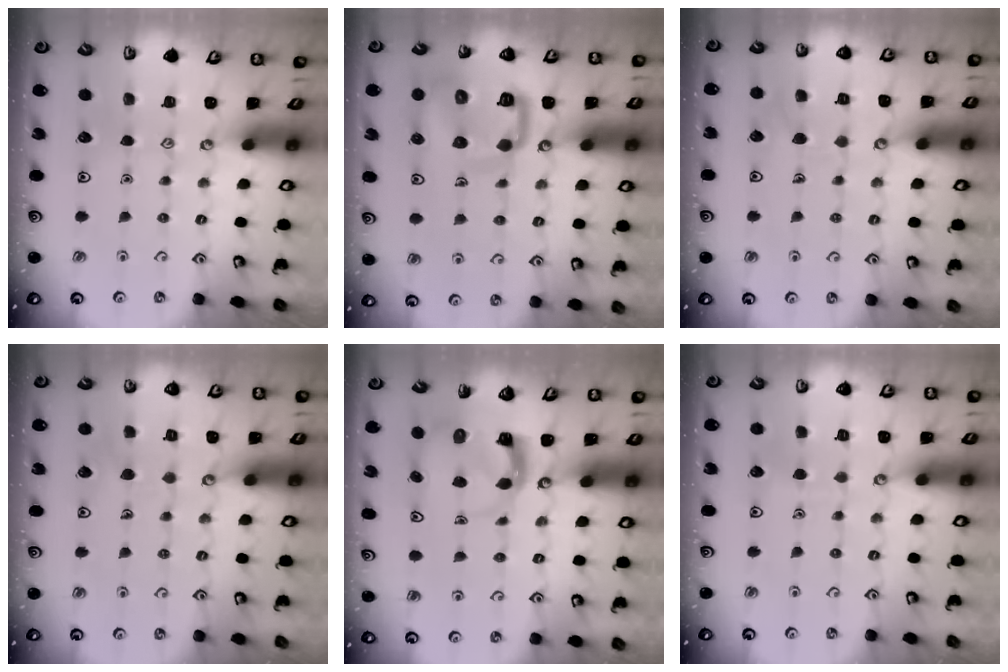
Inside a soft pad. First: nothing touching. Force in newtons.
{"total": 12.6, "press": 12.5, "slide": 1.4}
{"total": 5.8, "press": 5.8, "slide": 0.6}
{"total": 4.4, "press": 4.3, "slide": 0.3}
{"total": 4.4, "press": 4.4, "slide": 0.3}
{"total": 2.8, "press": 2.8, "slide": 0.1}